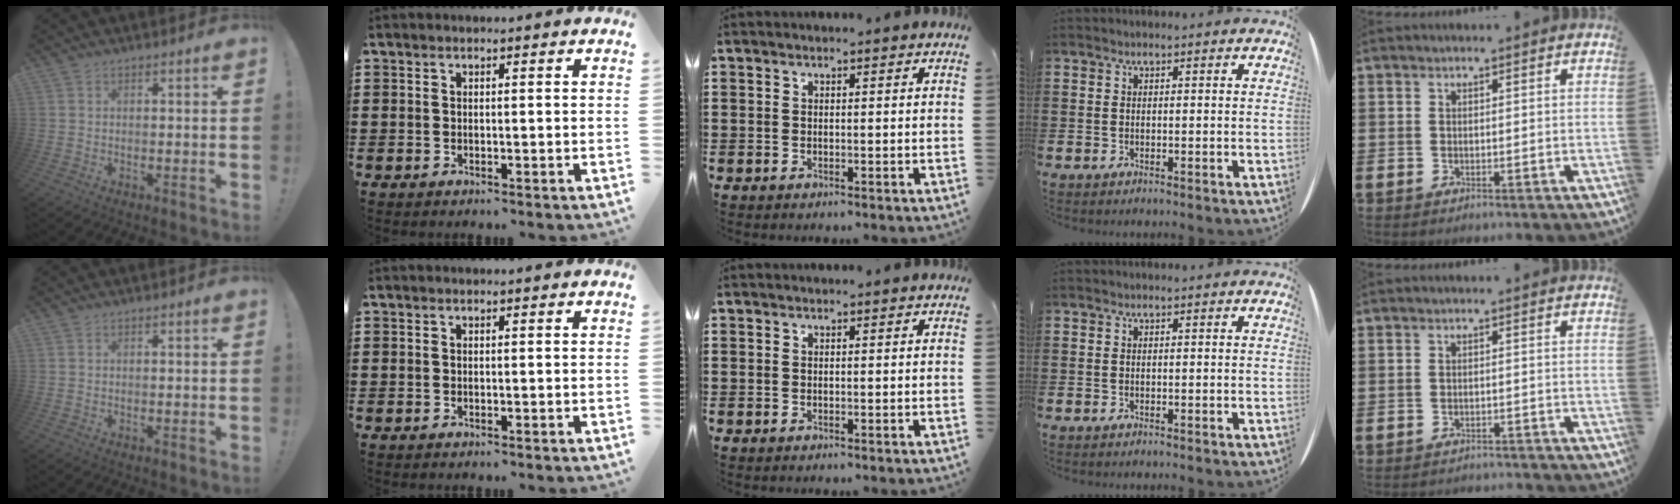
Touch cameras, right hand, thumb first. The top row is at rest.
{"little": {"total": 1.1, "force": [-1.1, 0.0, -0.1], "torque": [-0.002, 0.002, -0.023]}}